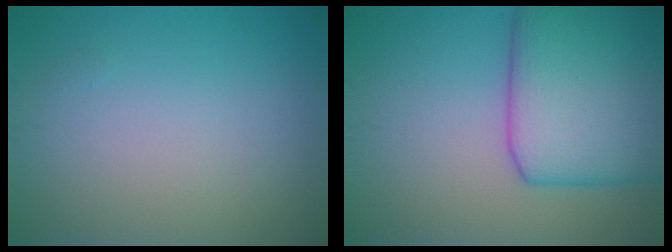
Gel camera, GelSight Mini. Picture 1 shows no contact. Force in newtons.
{"total": 9.7, "press": 9.7, "slide": 0.3}